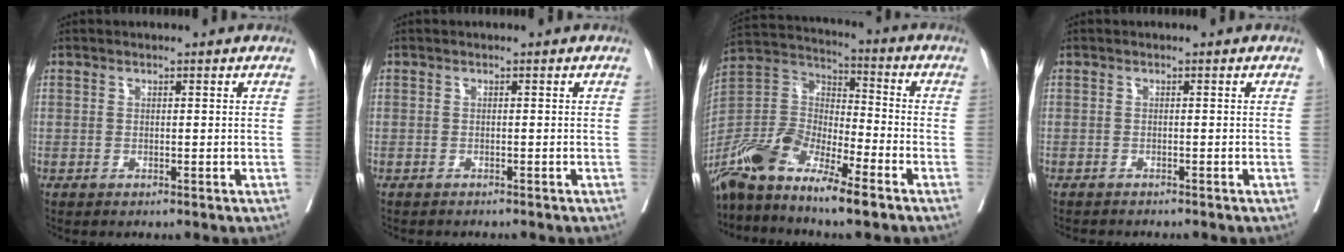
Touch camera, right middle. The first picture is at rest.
{"total": 1.8, "force": [-1.7, 0.4, 0.5], "torque": [-0.014, -0.004, -0.022]}
{"total": 14.1, "force": [-10.3, 2.6, 9.2], "torque": [-0.194, 0.001, -0.194]}
{"total": 2.3, "force": [-2.2, 0.3, 0.6], "torque": [-0.012, -0.006, -0.031]}